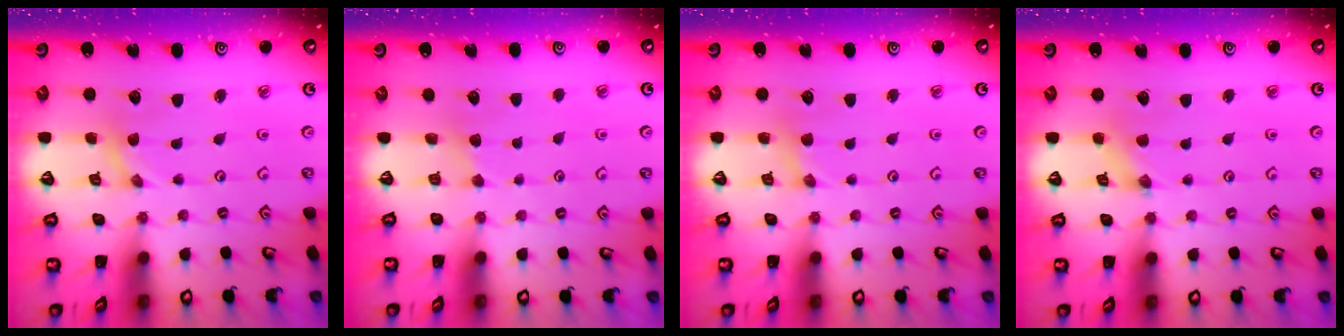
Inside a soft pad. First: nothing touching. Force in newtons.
{"total": 2.9, "press": 2.9, "slide": 0.3}
{"total": 2.7, "press": 2.7, "slide": 0.3}
{"total": 1.3, "press": 1.3, "slide": 0.2}